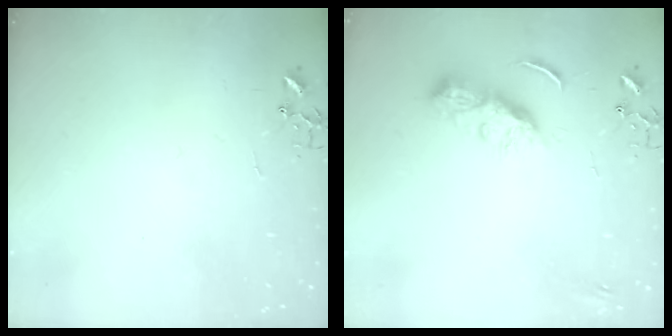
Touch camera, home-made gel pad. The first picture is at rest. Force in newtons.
{"total": 8.4, "press": 8.4, "slide": 0.6}